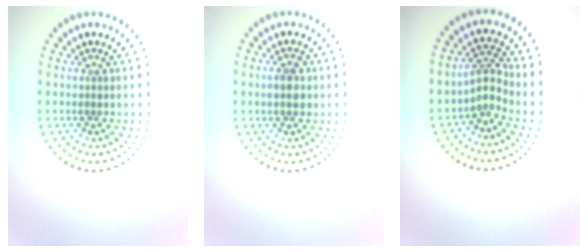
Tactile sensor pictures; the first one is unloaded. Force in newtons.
{"total": 2.5, "press": 2.5, "slide": 0.2}
{"total": 2.2, "press": 1.5, "slide": 1.7}